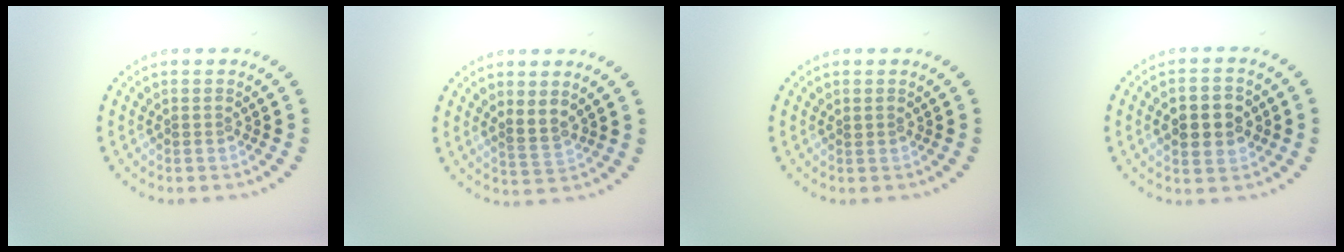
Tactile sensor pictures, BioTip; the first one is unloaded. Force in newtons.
{"total": 1.8, "press": 1.6, "slide": 0.9}
{"total": 0.5, "press": 0.5, "slide": 0.2}
{"total": 4.5, "press": 4.5, "slide": 0.1}